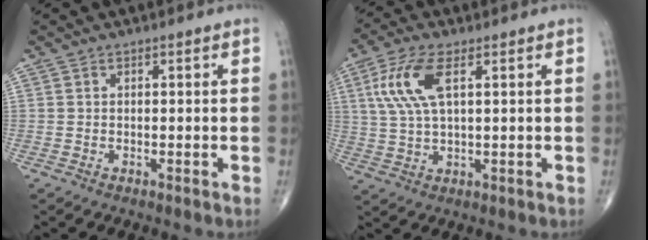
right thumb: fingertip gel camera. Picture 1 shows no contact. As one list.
[{"total": 9.4, "force": [3.1, 3.7, 8.1], "torque": [-0.189, 0.003, 0.063]}]